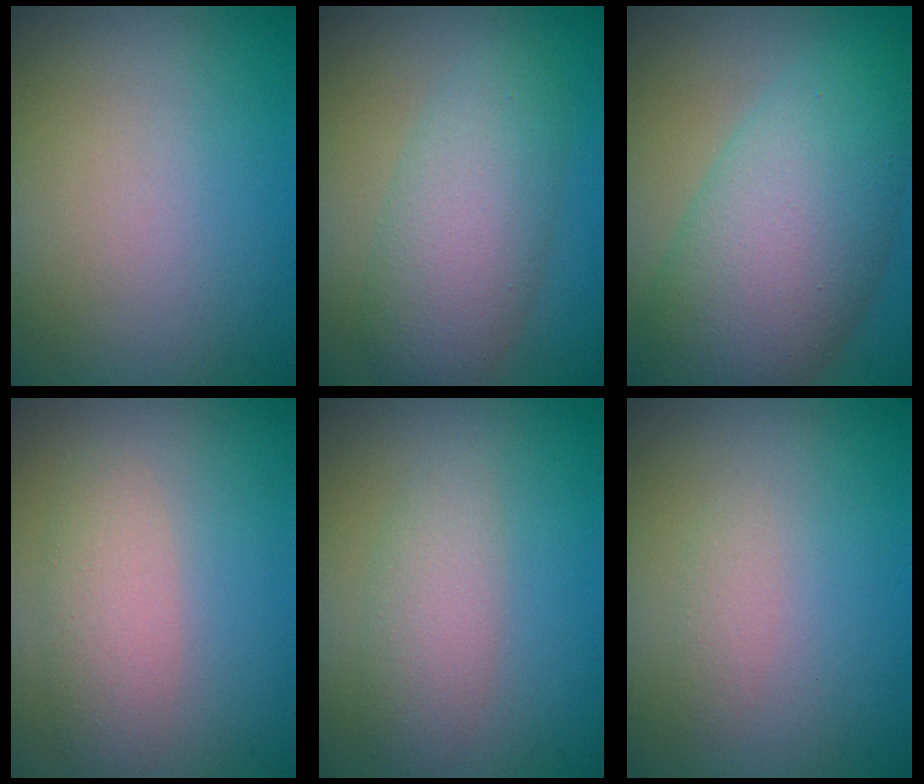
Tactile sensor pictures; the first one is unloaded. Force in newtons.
{"total": 5.4, "press": 5.4, "slide": 0.1}
{"total": 10.0, "press": 10.0, "slide": 0.4}
{"total": 2.8, "press": 2.8, "slide": 0.3}
{"total": 2.6, "press": 2.6, "slide": 0.1}
{"total": 1.0, "press": 1.0, "slide": 0.0}